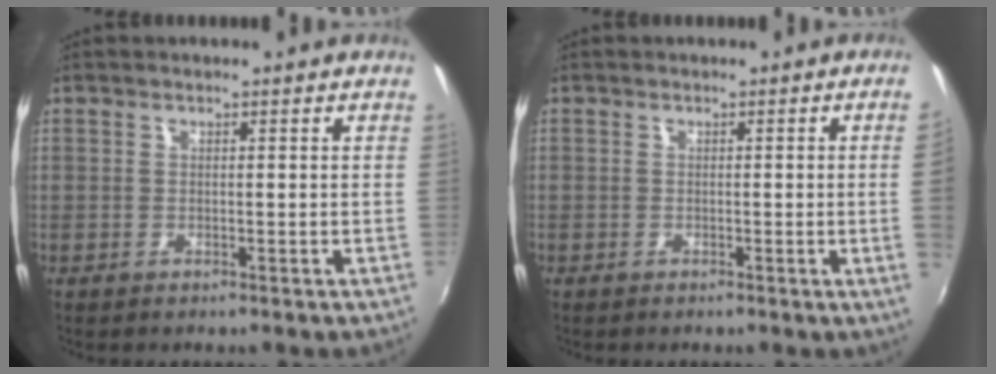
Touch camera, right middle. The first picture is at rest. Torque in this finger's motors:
{"motor_torque": [0.78, -0.17, -1.05, -0.21]}